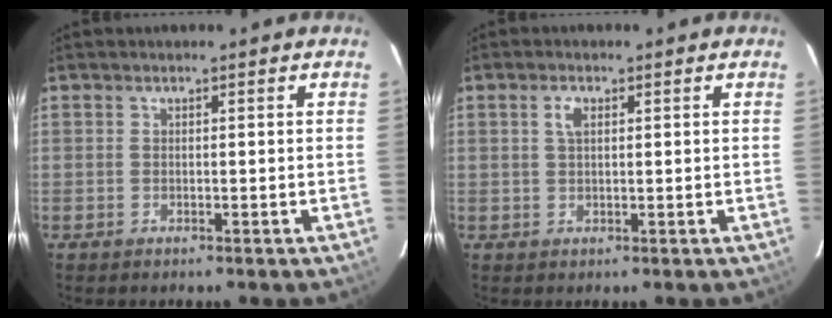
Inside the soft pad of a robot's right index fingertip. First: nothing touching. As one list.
[{"total": 2.2, "force": [0.8, 1.1, 1.8], "torque": [-0.036, 0.006, 0.014]}]